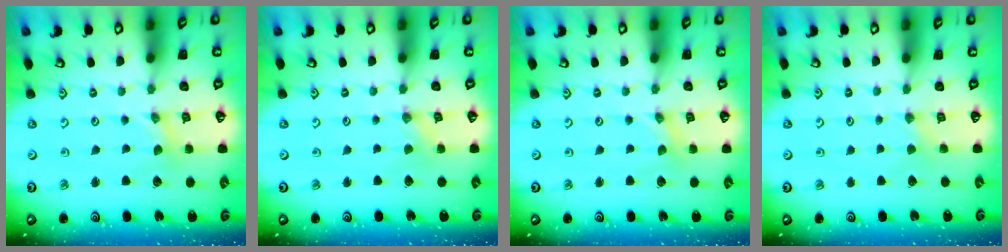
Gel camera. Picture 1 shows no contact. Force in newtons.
{"total": 0.0}
{"total": 0.0}
{"total": 1.2, "press": 1.1, "slide": 0.3}